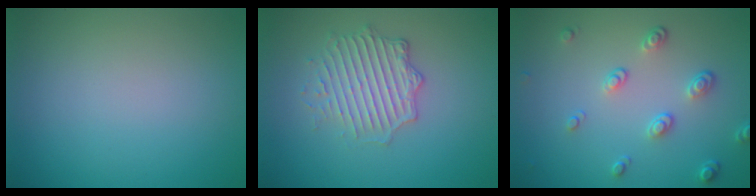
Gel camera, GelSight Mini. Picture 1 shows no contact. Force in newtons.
{"total": 3.7, "press": 3.2, "slide": 1.8}
{"total": 2.6, "press": 1.7, "slide": 2.0}